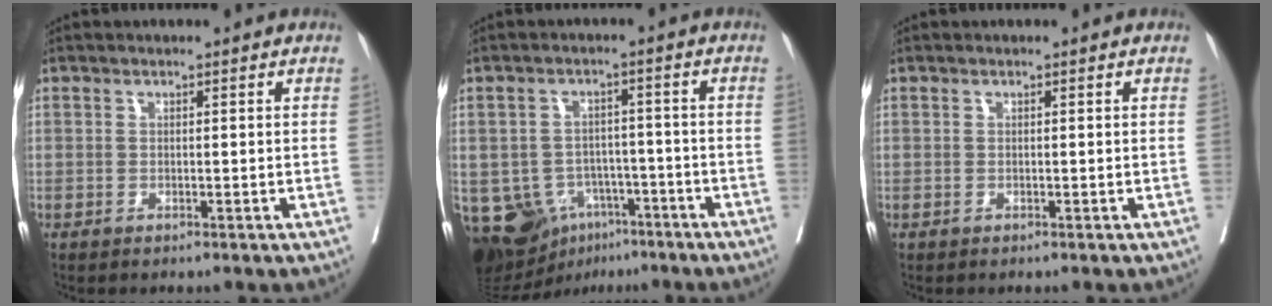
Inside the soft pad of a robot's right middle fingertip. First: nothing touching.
{"total": 11.1, "force": [-5.7, 8.4, 4.7], "torque": [-0.082, 0.018, -0.081]}
{"total": 0.0}